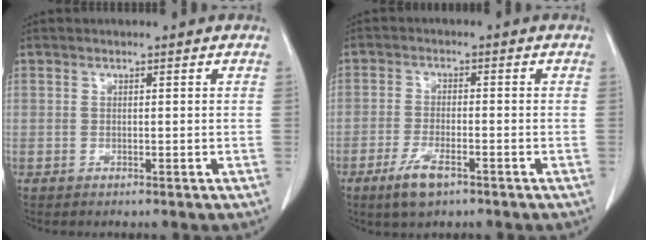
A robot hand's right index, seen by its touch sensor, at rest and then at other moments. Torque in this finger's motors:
{"motor_torque": [0.47, -0.38, 0.24, 0.02]}